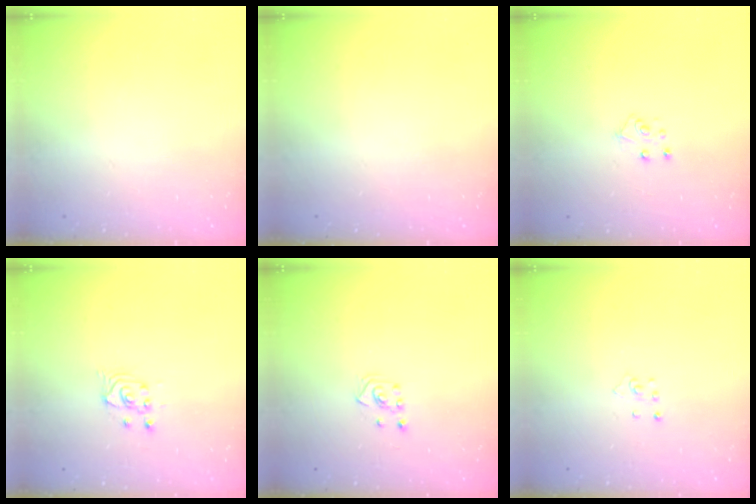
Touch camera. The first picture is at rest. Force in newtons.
{"total": 0.0}
{"total": 5.1, "press": 5.1, "slide": 0.5}
{"total": 2.6, "press": 2.6, "slide": 0.1}
{"total": 2.3, "press": 2.2, "slide": 0.7}
{"total": 2.9, "press": 2.9, "slide": 0.3}